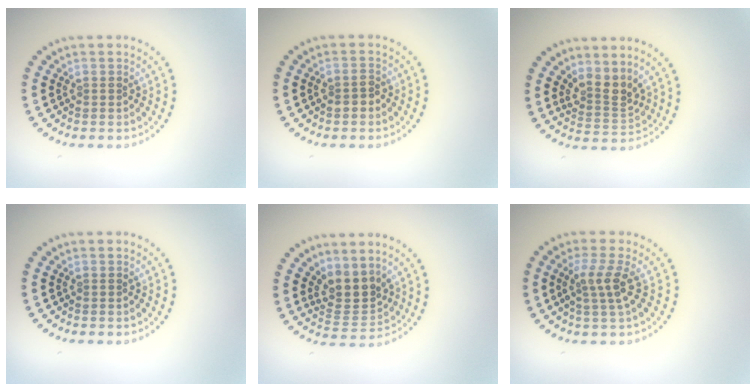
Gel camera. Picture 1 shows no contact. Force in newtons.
{"total": 1.4, "press": 1.3, "slide": 0.4}
{"total": 2.8, "press": 2.0, "slide": 1.9}
{"total": 0.0}
{"total": 3.2, "press": 2.4, "slide": 2.0}
{"total": 2.6, "press": 2.0, "slide": 1.7}